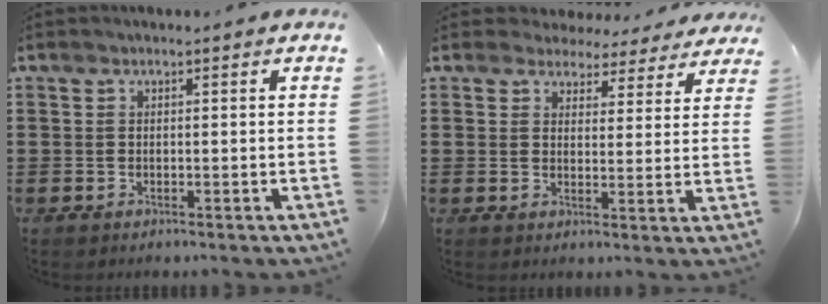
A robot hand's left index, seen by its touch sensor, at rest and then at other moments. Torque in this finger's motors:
{"motor_torque": [2.15, -0.01, 0.10, -0.02]}